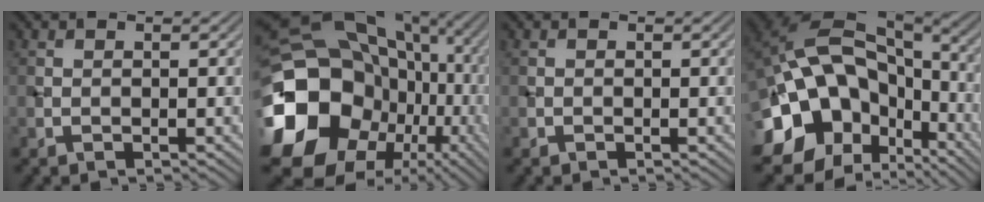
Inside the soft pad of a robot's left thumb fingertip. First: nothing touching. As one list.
[{"total": 22.8, "force": [-4.7, 19.0, 11.8], "torque": [-0.269, -0.035, -0.086]}, {"total": 0.0}, {"total": 21.3, "force": [-5.9, 16.5, 12.0], "torque": [-0.243, -0.024, -0.094]}]